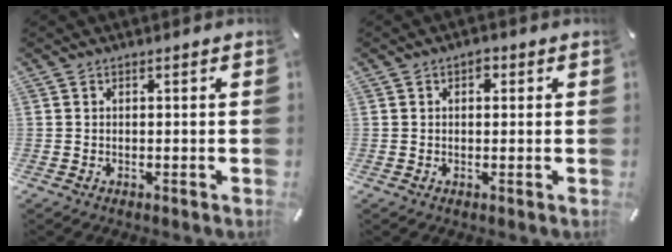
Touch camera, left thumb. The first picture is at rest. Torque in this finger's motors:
{"motor_torque": [-0.10, -0.12, 0.36, 0.13, -0.02]}